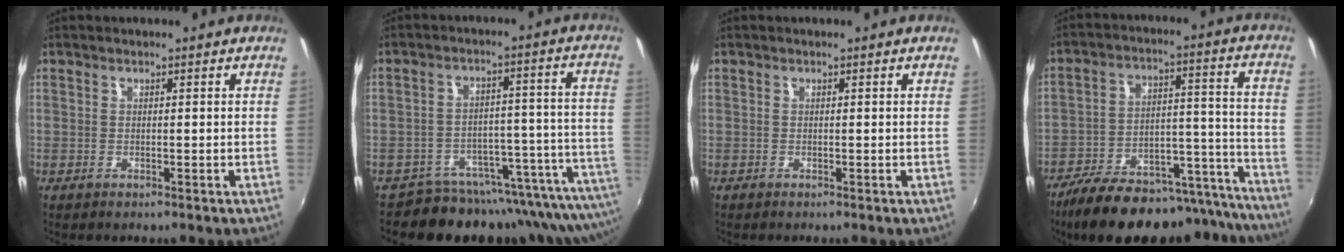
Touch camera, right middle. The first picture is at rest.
{"total": 20.0, "force": [-18.3, 5.5, 5.9], "torque": [-0.047, 0.008, -0.251]}
{"total": 0.0}
{"total": 27.5, "force": [-23.4, 8.3, 11.8], "torque": [-0.169, 0.021, -0.311]}